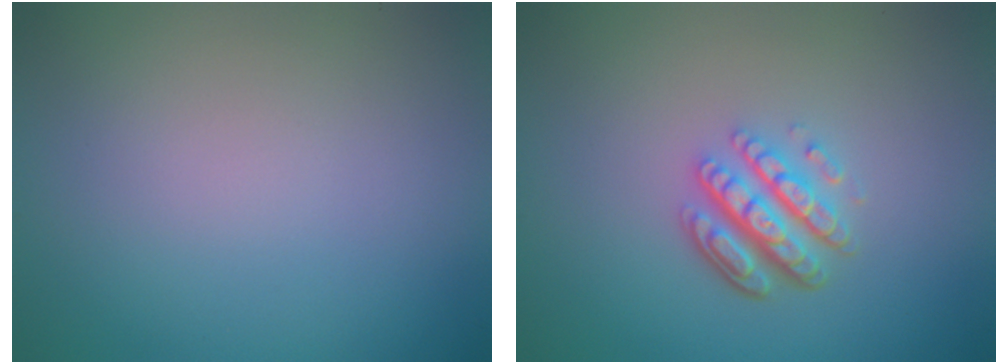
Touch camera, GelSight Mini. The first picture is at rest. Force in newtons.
{"total": 4.5, "press": 3.4, "slide": 3.1}